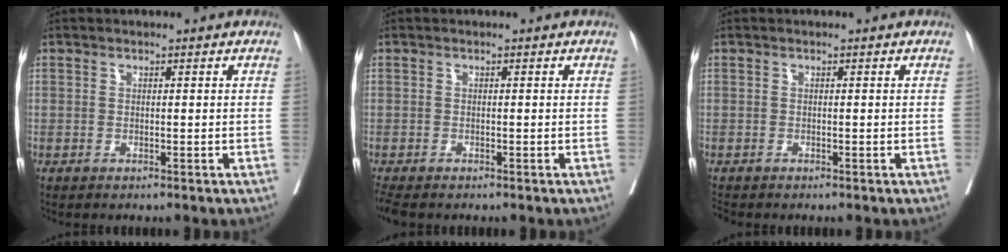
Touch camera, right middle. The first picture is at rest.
{"total": 3.0, "force": [-2.5, 0.8, 1.4], "torque": [-0.029, -0.012, -0.045]}
{"total": 0.8, "force": [-0.8, 0.0, 0.0], "torque": [-0.006, -0.005, -0.017]}